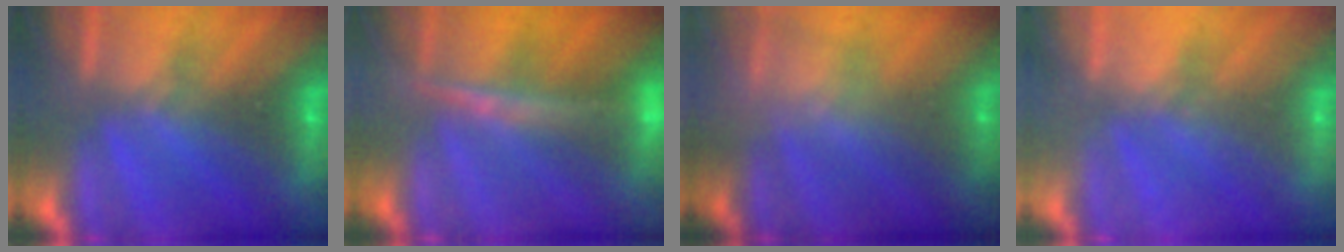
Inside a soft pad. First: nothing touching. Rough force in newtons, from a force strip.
{"total": 3.9}
{"total": 2.3}
{"total": 1.9}